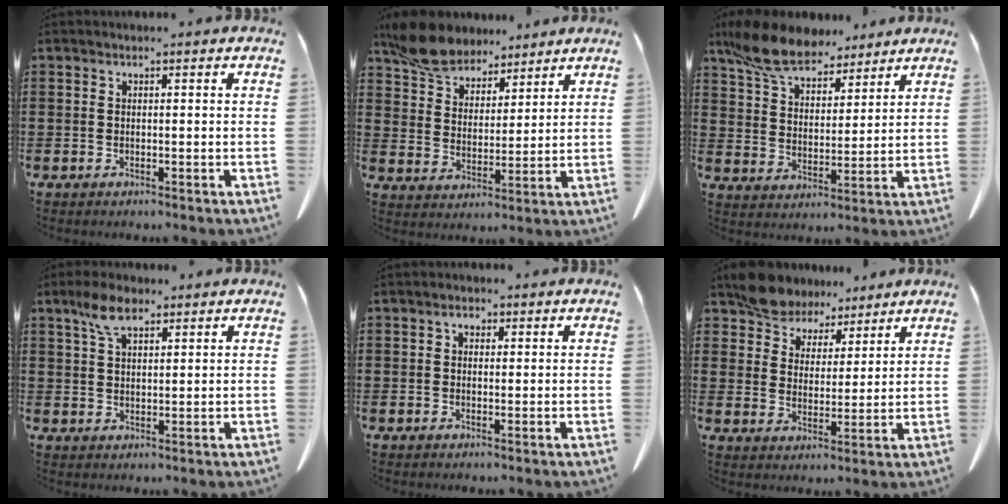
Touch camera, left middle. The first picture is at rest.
{"total": 8.6, "force": [7.6, 3.2, 2.5], "torque": [-0.082, -0.021, 0.146]}
{"total": 9.7, "force": [8.2, 3.3, 4.0], "torque": [-0.111, -0.022, 0.156]}
{"total": 5.3, "force": [3.3, 2.2, 3.6], "torque": [-0.079, 0.006, 0.061]}
{"total": 1.4, "force": [0.7, 0.9, 0.9], "torque": [-0.020, 0.005, 0.013]}
{"total": 7.1, "force": [6.4, 2.9, 0.7], "torque": [-0.047, -0.017, 0.126]}